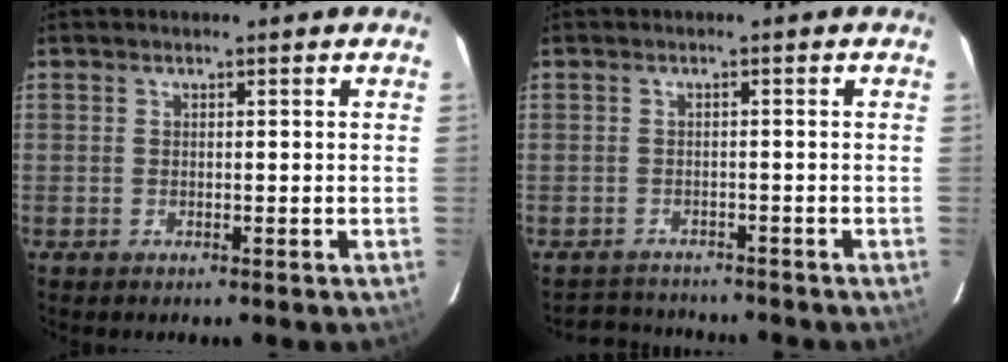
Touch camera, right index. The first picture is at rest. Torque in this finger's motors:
{"motor_torque": [-0.47, -0.05, -1.06, -0.21]}